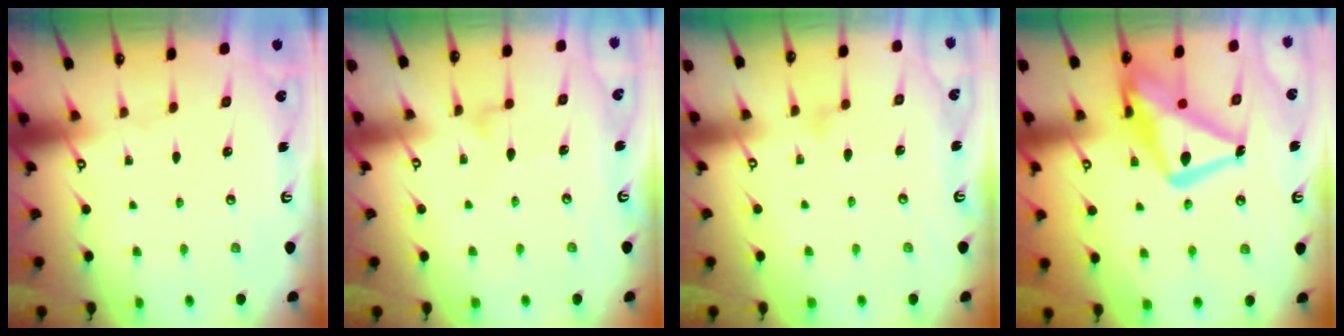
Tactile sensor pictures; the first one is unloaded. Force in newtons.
{"total": 7.7, "press": 7.7, "slide": 0.5}
{"total": 8.3, "press": 8.3, "slide": 0.5}
{"total": 19.6, "press": 19.5, "slide": 1.7}